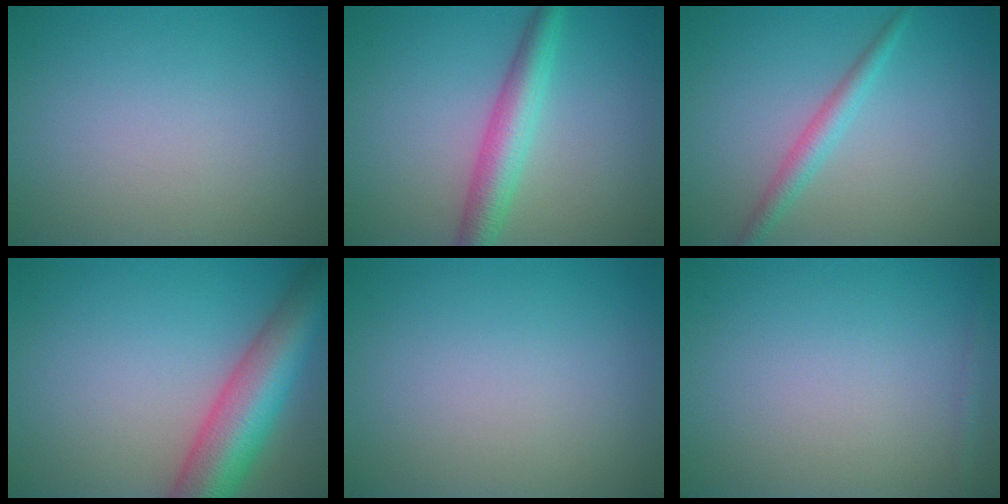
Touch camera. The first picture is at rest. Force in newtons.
{"total": 4.3, "press": 4.3, "slide": 0.1}
{"total": 2.1, "press": 2.1, "slide": 0.1}
{"total": 9.2, "press": 9.2, "slide": 0.5}
{"total": 0.0}
{"total": 0.8, "press": 0.8, "slide": 0.0}